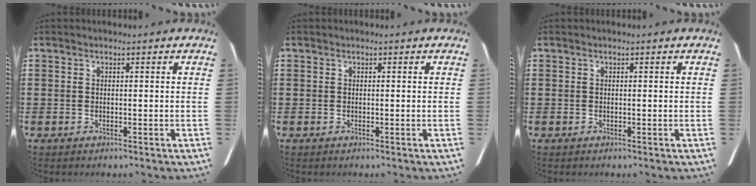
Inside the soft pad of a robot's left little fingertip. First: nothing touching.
{"total": 0.0}
{"total": 0.0}